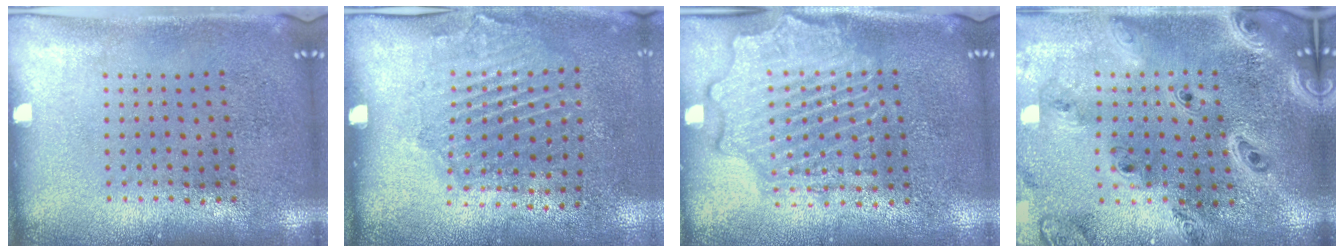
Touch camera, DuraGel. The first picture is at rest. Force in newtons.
{"total": 1.9, "press": 1.3, "slide": 1.4}
{"total": 2.2, "press": 2.2, "slide": 0.2}
{"total": 2.9, "press": 2.4, "slide": 1.6}